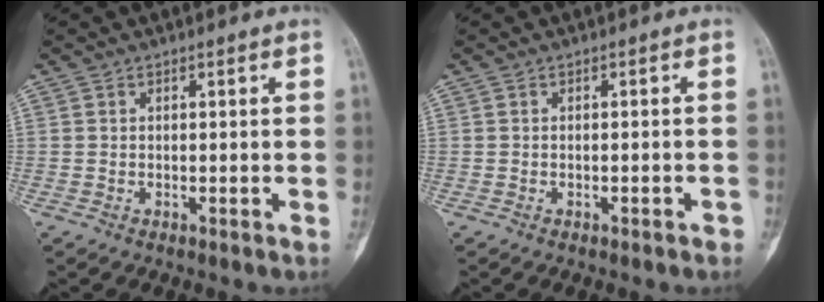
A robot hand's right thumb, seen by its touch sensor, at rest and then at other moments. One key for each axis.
{"total": 1.8, "fx": -1.3, "fy": 0.6, "fz": 1.2, "tx": -0.021, "ty": 0.007, "tz": -0.010}